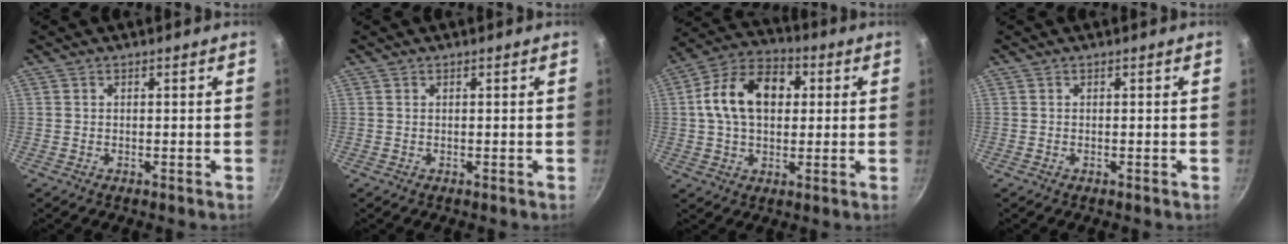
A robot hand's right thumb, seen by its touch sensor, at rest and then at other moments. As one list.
[{"total": 0.0}, {"total": 14.9, "force": [2.4, 10.2, 10.6], "torque": [-0.152, 0.022, 0.024]}, {"total": 0.0}]